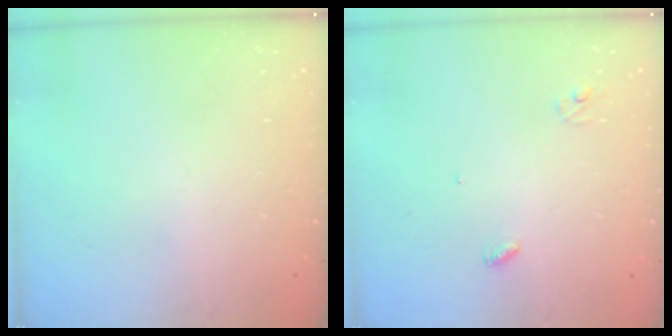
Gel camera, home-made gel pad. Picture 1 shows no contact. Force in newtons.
{"total": 2.7, "press": 2.7, "slide": 0.2}